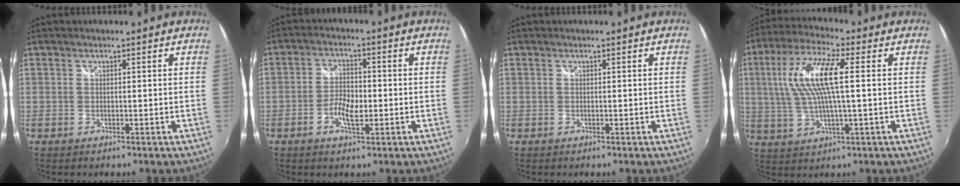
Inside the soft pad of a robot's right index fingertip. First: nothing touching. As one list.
[{"total": 5.2, "force": [-1.6, 2.4, 4.4], "torque": [-0.091, 0.005, -0.028]}, {"total": 0.0}, {"total": 13.0, "force": [2.1, 3.0, 12.5], "torque": [-0.243, 0.012, 0.039]}]